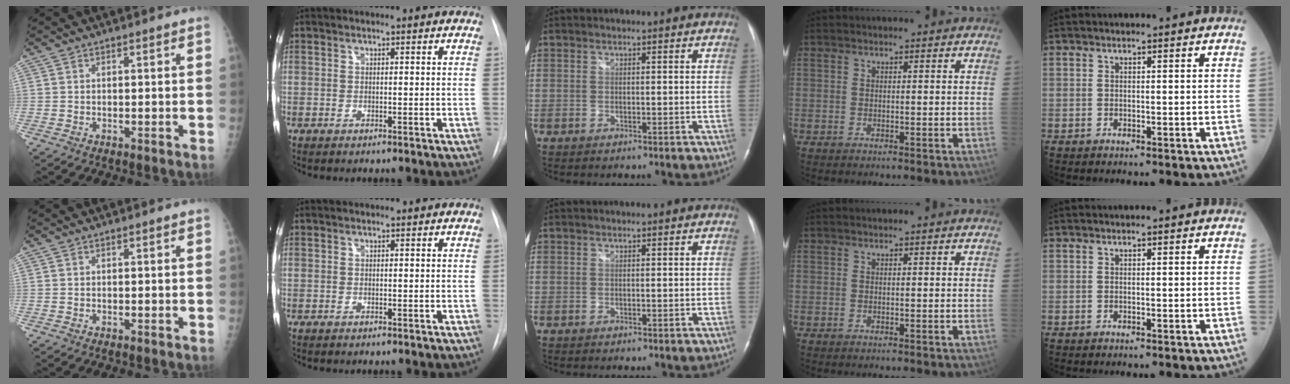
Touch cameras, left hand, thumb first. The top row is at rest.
{}